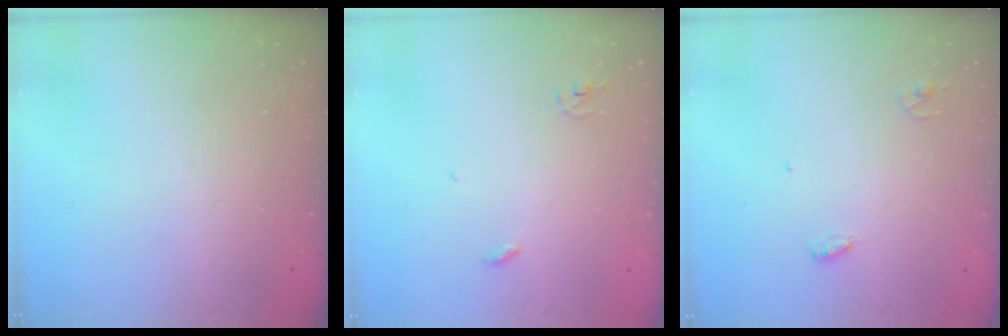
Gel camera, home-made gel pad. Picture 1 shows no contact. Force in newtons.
{"total": 2.9, "press": 2.9, "slide": 0.2}
{"total": 3.8, "press": 3.7, "slide": 0.4}